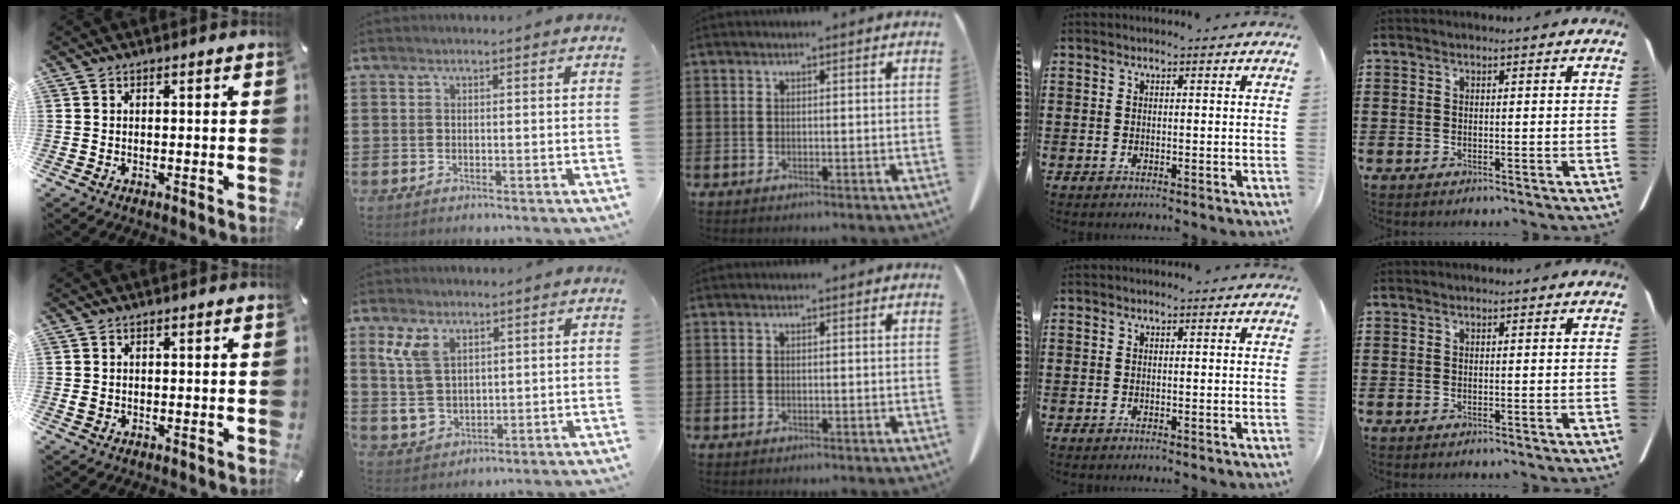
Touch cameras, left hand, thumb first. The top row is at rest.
{"thumb": {"total": 1.2, "force": [0.0, 1.0, 0.7], "torque": [-0.014, 0.003, -0.001]}, "index": {"total": 6.8, "force": [2.8, 4.4, 4.3], "torque": [-0.120, 0.007, 0.047]}}